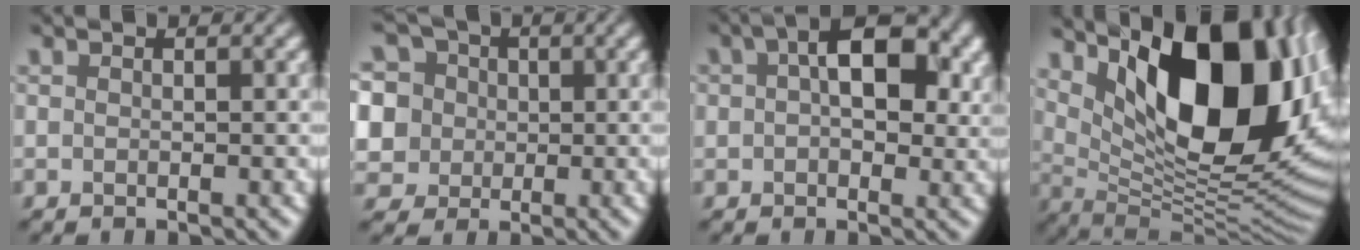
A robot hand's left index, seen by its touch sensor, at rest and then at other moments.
{"total": 11.3, "force": [4.1, 8.9, 5.6], "torque": [-0.130, 0.039, 0.042]}
{"total": 7.9, "force": [2.5, 4.6, 5.9], "torque": [-0.077, 0.014, 0.021]}
{"total": 16.9, "force": [5.7, 7.7, 13.9], "torque": [-0.192, -0.002, 0.094]}